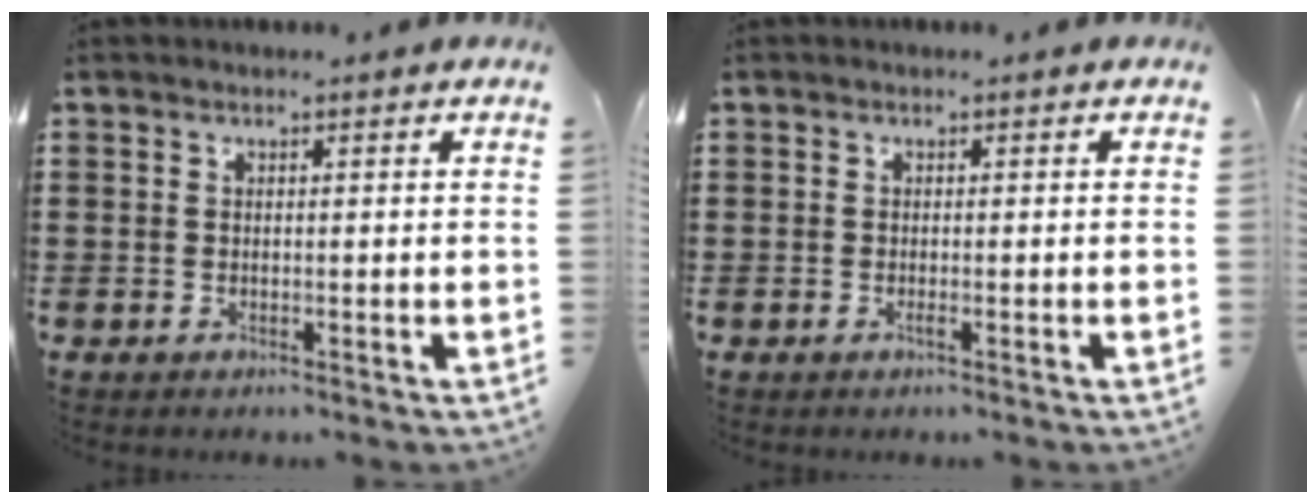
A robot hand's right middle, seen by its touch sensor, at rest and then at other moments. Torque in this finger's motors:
{"motor_torque": [0.52, -0.07, 0.01, 0.05]}